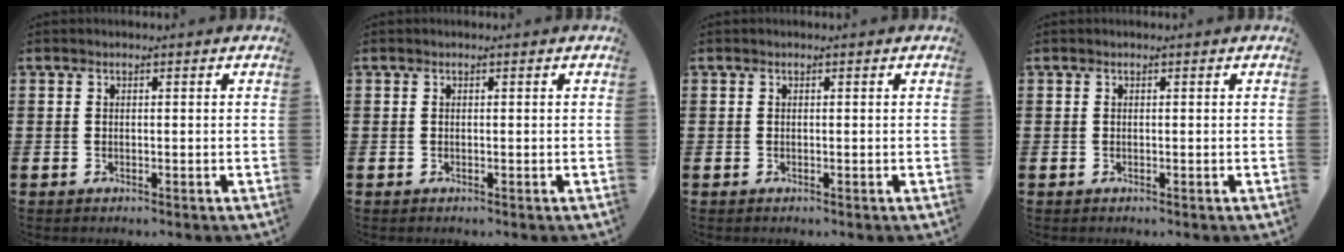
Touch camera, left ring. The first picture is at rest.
{"total": 0.0}
{"total": 0.0}
{"total": 0.0}